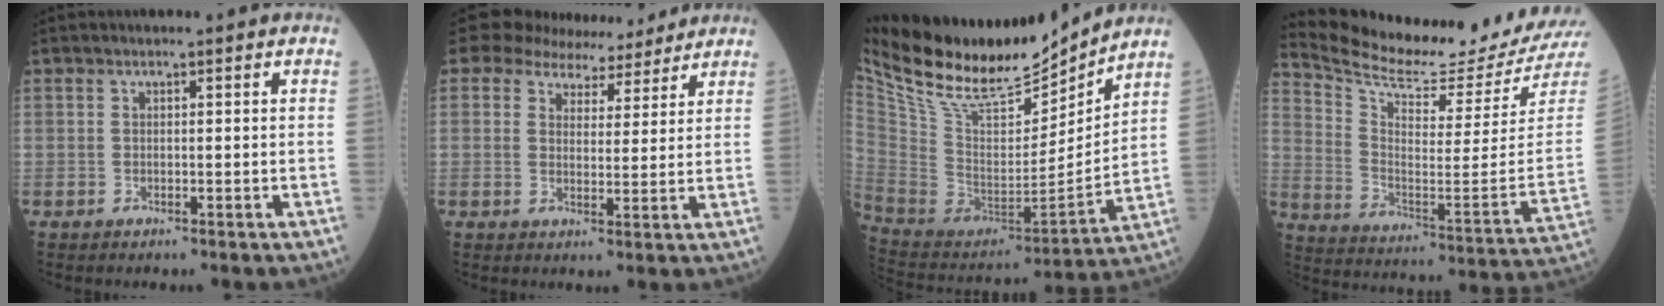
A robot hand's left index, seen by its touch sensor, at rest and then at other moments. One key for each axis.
{"total": 7.9, "fx": 7.2, "fy": 3.4, "fz": 0.5, "tx": -0.001, "ty": 0.011, "tz": 0.091}
{"total": 24.9, "fx": 21.5, "fy": 5.2, "fz": 11.5, "tx": -0.222, "ty": -0.007, "tz": 0.369}
{"total": 19.9, "fx": 19.2, "fy": -1.0, "fz": 5.1, "tx": -0.123, "ty": -0.117, "tz": 0.283}